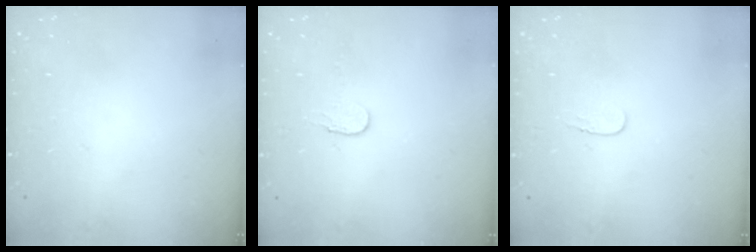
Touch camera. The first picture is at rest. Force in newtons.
{"total": 3.5, "press": 3.5, "slide": 0.2}
{"total": 3.7, "press": 3.7, "slide": 0.4}